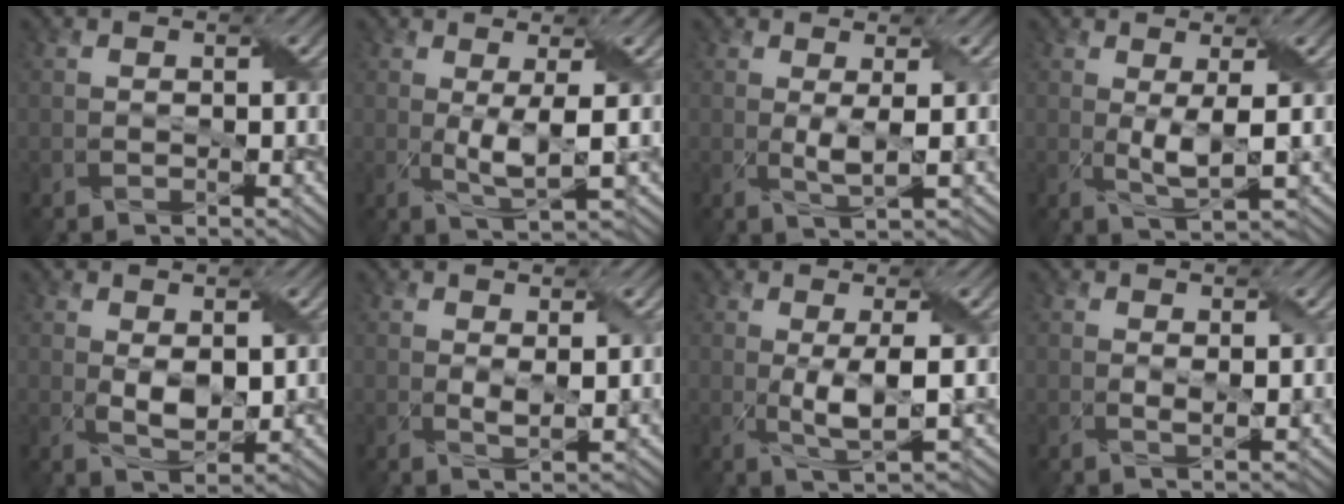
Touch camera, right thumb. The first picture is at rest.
{"total": 4.3, "force": [0.2, 0.8, 4.3], "torque": [-0.091, 0.002, 0.006]}
{"total": 2.7, "force": [0.4, 0.3, 2.6], "torque": [-0.058, 0.002, 0.009]}
{"total": 3.6, "force": [0.3, 0.7, 3.5], "torque": [-0.077, 0.001, 0.008]}
{"total": 3.7, "force": [0.6, 2.0, 3.1], "torque": [-0.068, -0.005, 0.019]}
{"total": 2.2, "force": [1.0, 0.4, 2.0], "torque": [-0.046, -0.005, 0.020]}
{"total": 4.8, "force": [-0.1, 0.9, 4.7], "torque": [-0.096, 0.002, 0.002]}
{"total": 1.5, "force": [0.6, 0.2, 1.4], "torque": [-0.030, -0.001, 0.012]}